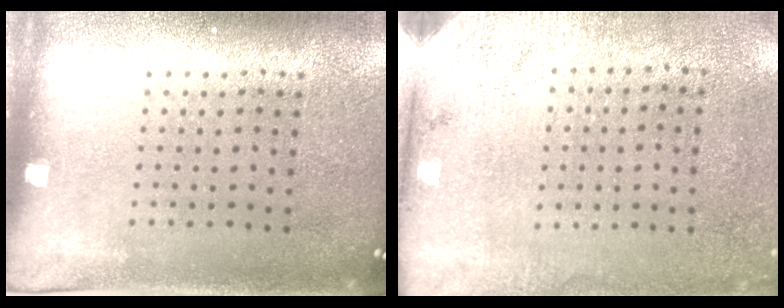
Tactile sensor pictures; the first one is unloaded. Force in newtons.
{"total": 2.7, "press": 2.2, "slide": 1.6}